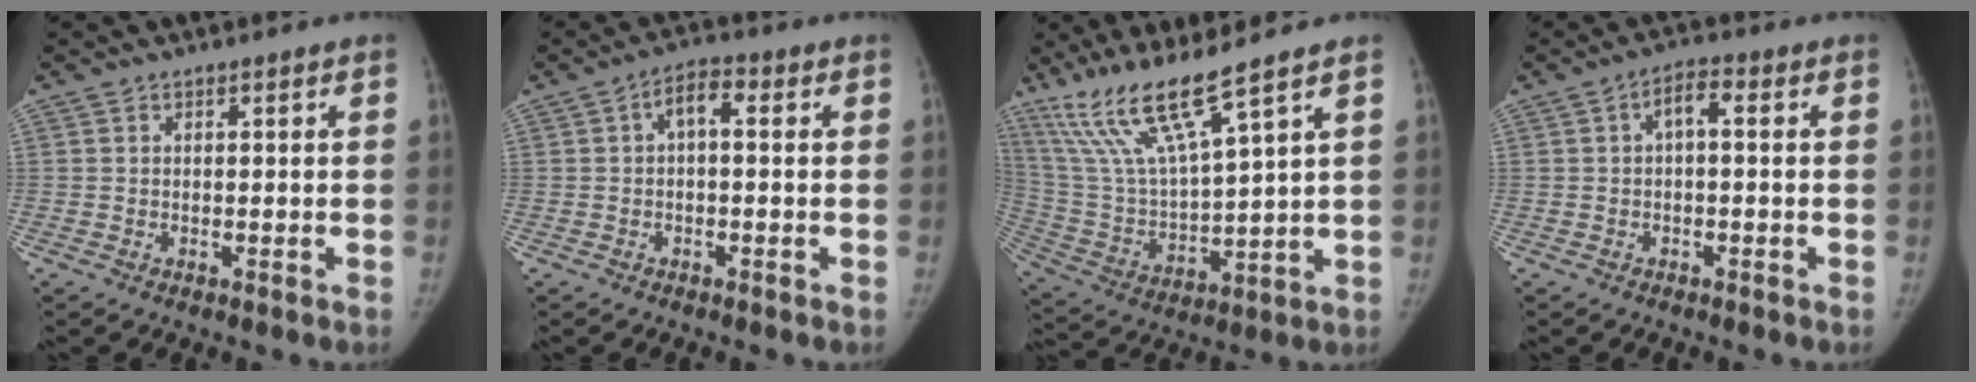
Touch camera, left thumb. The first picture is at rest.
{"total": 4.1, "force": [0.4, 2.1, 3.5], "torque": [-0.047, 0.020, -0.002]}
{"total": 13.7, "force": [10.1, 0.7, 9.3], "torque": [-0.183, -0.052, 0.213]}
{"total": 3.4, "force": [0.1, 1.6, 3.0], "torque": [-0.039, 0.017, -0.004]}